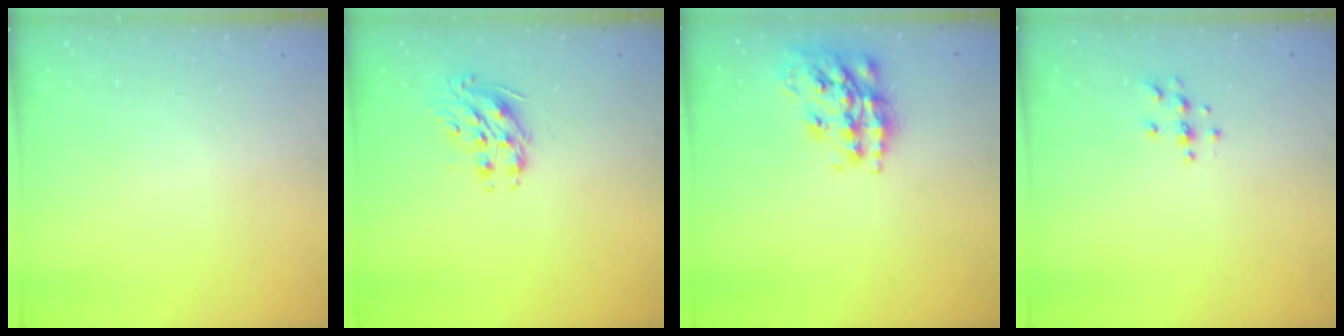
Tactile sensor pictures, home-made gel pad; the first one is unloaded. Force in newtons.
{"total": 9.0, "press": 9.0, "slide": 0.1}
{"total": 18.8, "press": 18.7, "slide": 1.2}
{"total": 3.8, "press": 3.8, "slide": 0.4}